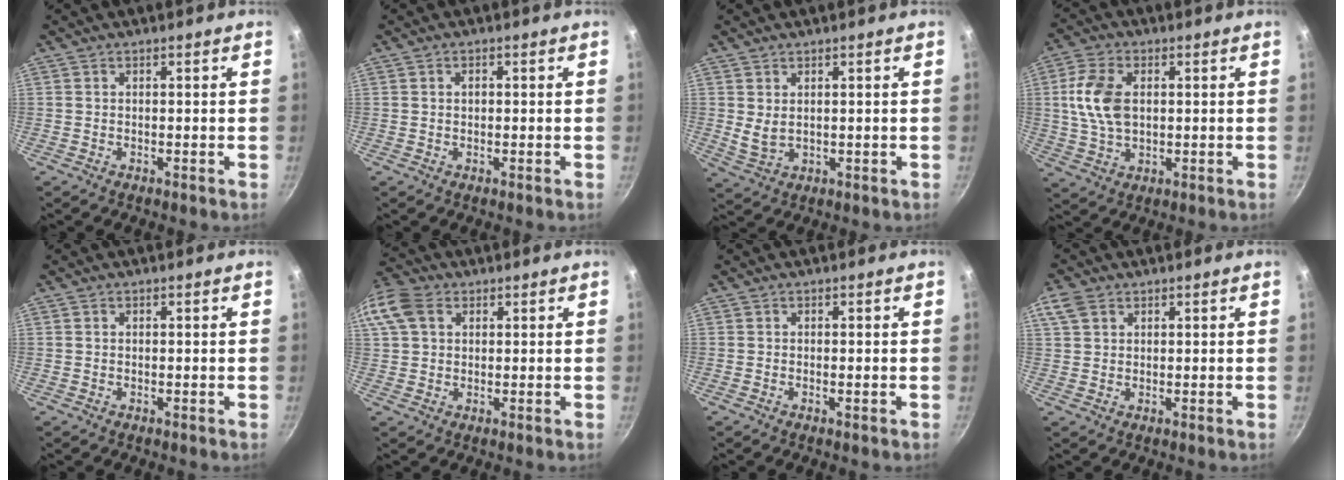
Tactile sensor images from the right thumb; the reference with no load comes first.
{"total": 0.9, "force": [0.1, 0.7, 0.6], "torque": [-0.008, 0.004, 0.002]}
{"total": 3.5, "force": [1.1, 2.0, 2.6], "torque": [-0.047, -0.014, 0.031]}
{"total": 9.9, "force": [1.5, 6.2, 7.6], "torque": [-0.145, 0.002, 0.027]}
{"total": 0.0}
{"total": 11.9, "force": [4.1, 8.8, 6.9], "torque": [-0.154, 0.024, 0.067]}
{"total": 0.7, "force": [-0.2, 0.1, 0.6], "torque": [-0.013, 0.001, -0.005]}
{"total": 4.3, "force": [2.0, 3.0, 2.3], "torque": [-0.041, 0.002, 0.040]}